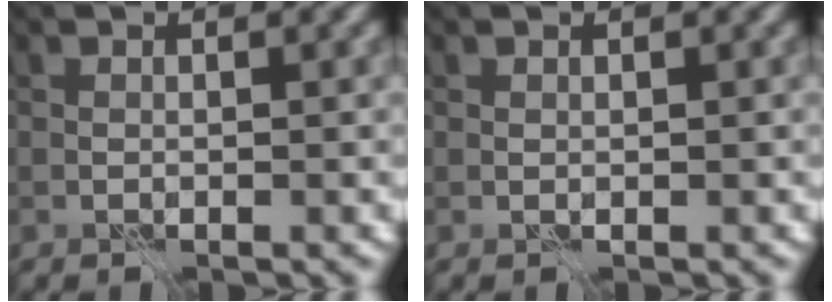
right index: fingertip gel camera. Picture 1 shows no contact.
{"total": 0.0}